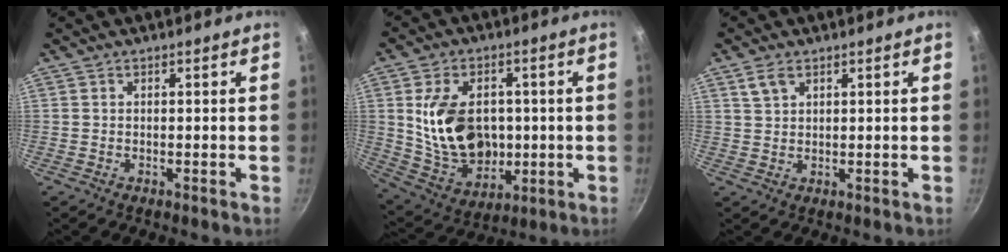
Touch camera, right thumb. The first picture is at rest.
{"total": 17.6, "force": [1.1, 12.6, 12.2], "torque": [-0.182, -0.004, 0.035]}
{"total": 3.1, "force": [1.8, 1.9, 1.8], "torque": [-0.026, 0.000, 0.037]}